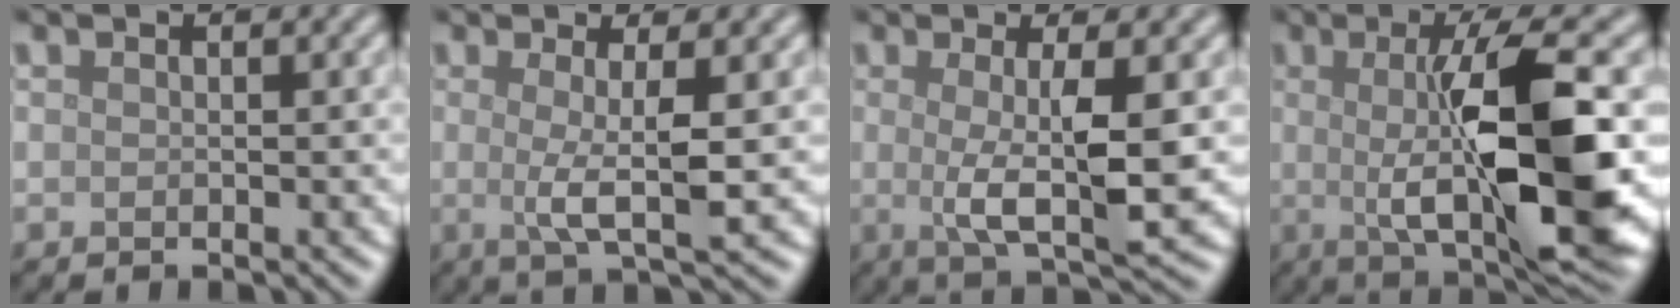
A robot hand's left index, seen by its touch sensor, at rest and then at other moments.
{"total": 3.8, "force": [0.2, 0.7, 3.7], "torque": [-0.063, -0.006, -0.001]}
{"total": 5.4, "force": [0.1, 1.1, 5.3], "torque": [-0.088, -0.007, 0.000]}
{"total": 11.6, "force": [0.2, 2.9, 11.2], "torque": [-0.169, -0.006, 0.005]}